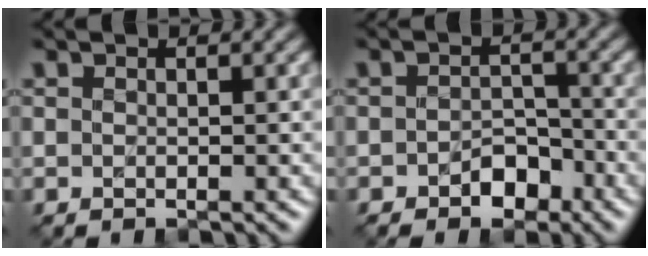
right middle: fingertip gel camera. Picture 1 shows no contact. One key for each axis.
{"total": 2.5, "fx": -1.4, "fy": 1.6, "fz": 1.3, "tx": -0.018, "ty": 0.009, "tz": -0.023}